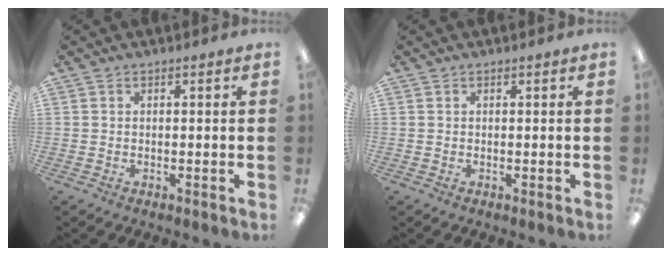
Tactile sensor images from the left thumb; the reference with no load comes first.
{"total": 0.0}